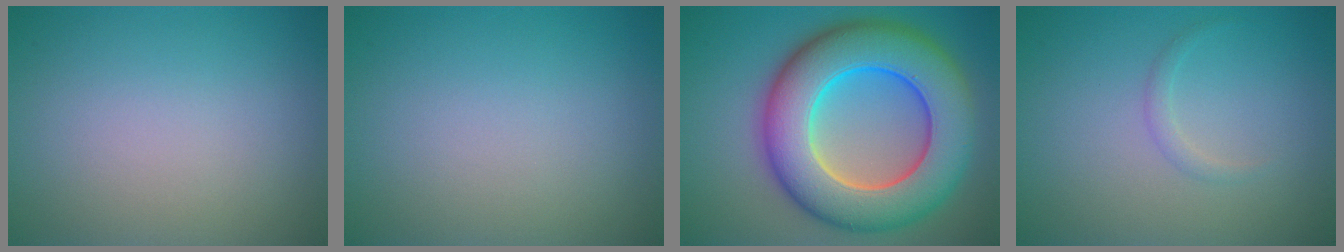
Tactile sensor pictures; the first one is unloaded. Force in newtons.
{"total": 0.0}
{"total": 12.9, "press": 12.9, "slide": 0.4}
{"total": 0.9, "press": 0.9, "slide": 0.0}